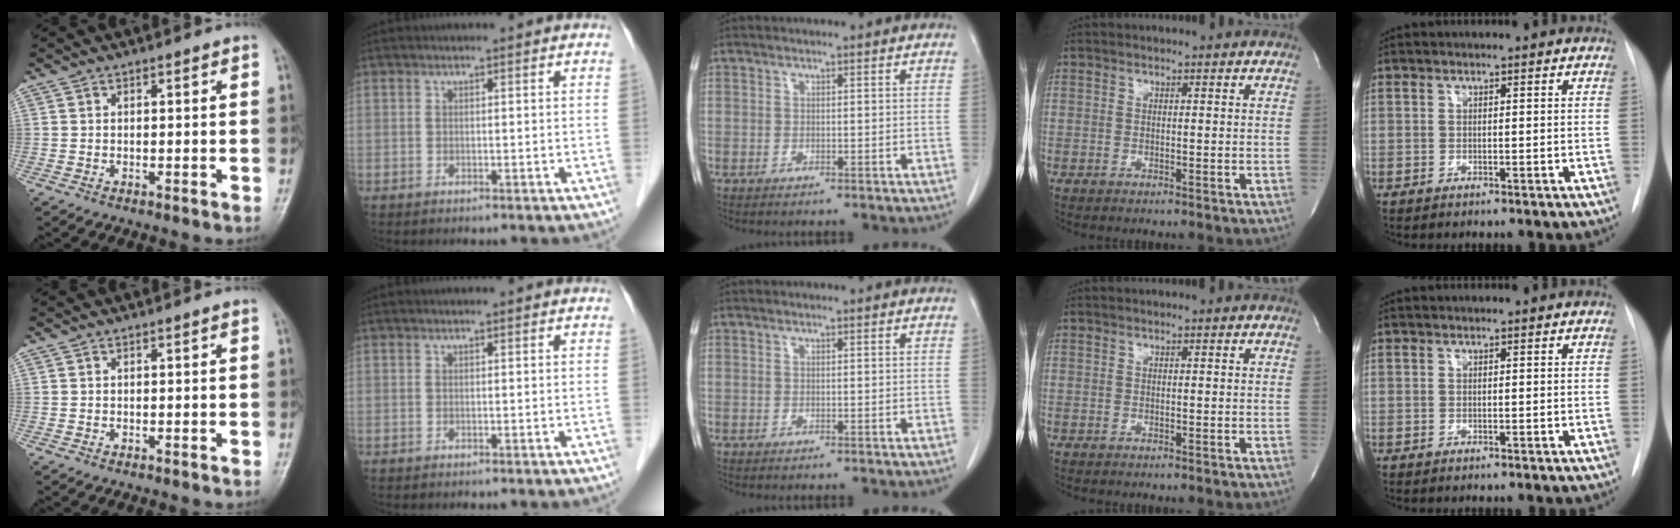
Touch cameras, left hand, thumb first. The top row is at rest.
{}